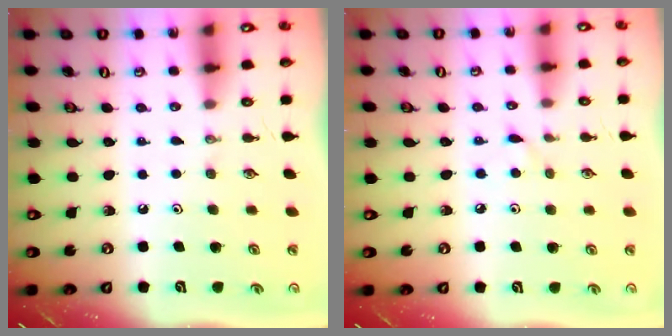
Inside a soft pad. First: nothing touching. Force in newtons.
{"total": 3.7, "press": 3.7, "slide": 0.5}